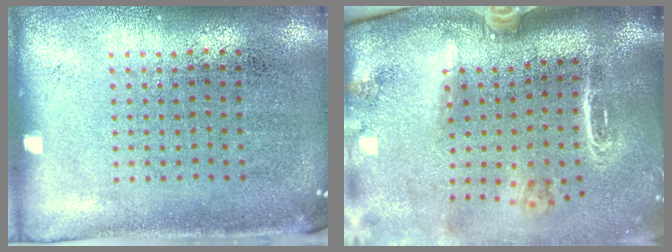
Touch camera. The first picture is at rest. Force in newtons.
{"total": 2.9, "press": 2.0, "slide": 2.1}